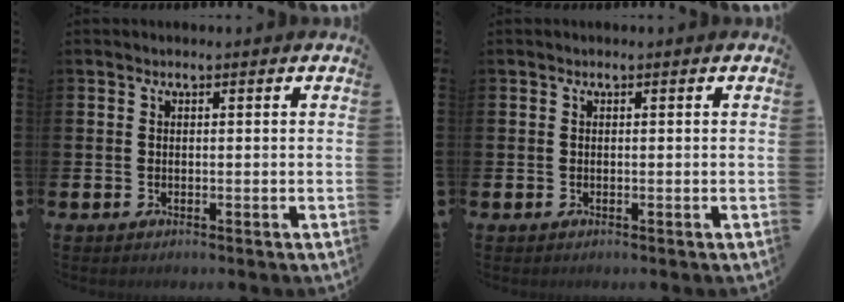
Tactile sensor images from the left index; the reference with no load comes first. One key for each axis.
{"total": 0.0}